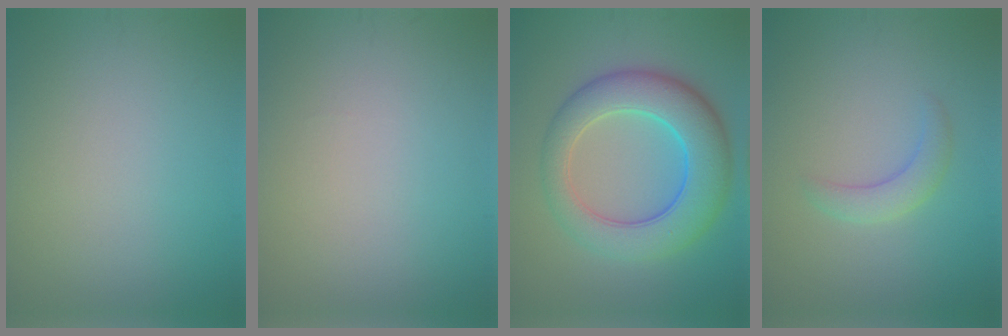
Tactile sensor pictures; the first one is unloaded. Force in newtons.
{"total": 0.0}
{"total": 8.8, "press": 8.8, "slide": 0.3}
{"total": 2.3, "press": 2.3, "slide": 0.2}